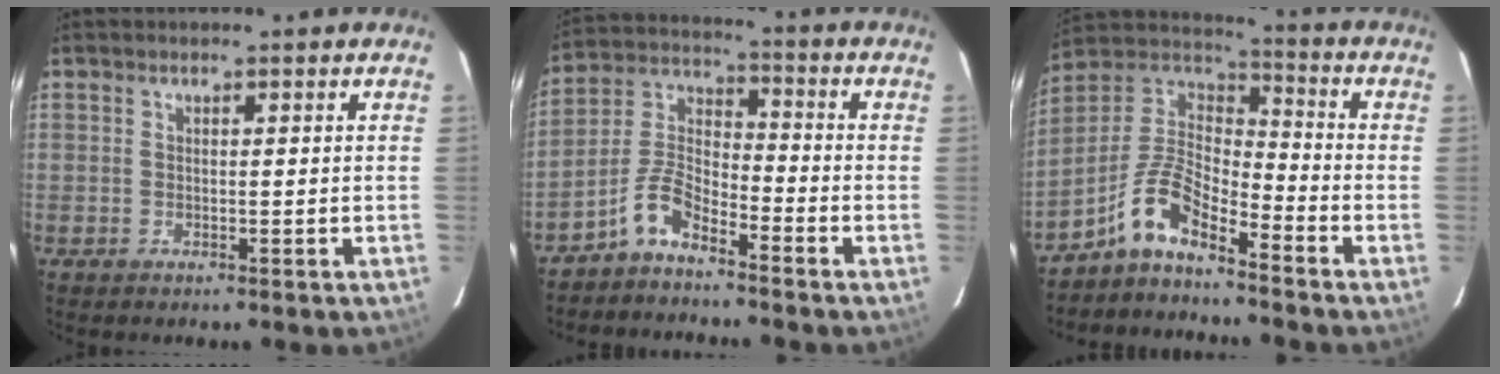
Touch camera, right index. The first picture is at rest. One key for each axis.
{"total": 6.6, "fx": -5.0, "fy": 2.3, "fz": 3.6, "tx": -0.083, "ty": 0.016, "tz": -0.105}
{"total": 9.1, "fx": -6.8, "fy": 3.0, "fz": 5.3, "tx": -0.120, "ty": 0.034, "tz": -0.133}